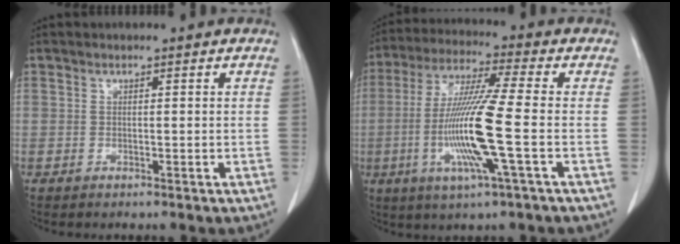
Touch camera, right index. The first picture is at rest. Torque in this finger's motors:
{"motor_torque": [2.14, 0.00, 1.05, 0.21]}